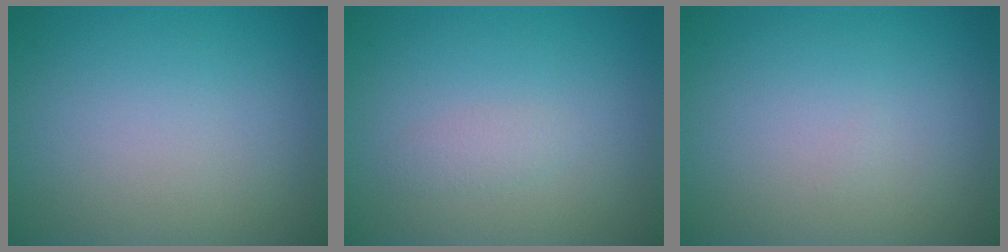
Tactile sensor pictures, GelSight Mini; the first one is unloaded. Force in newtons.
{"total": 0.9, "press": 0.9, "slide": 0.0}
{"total": 0.0}